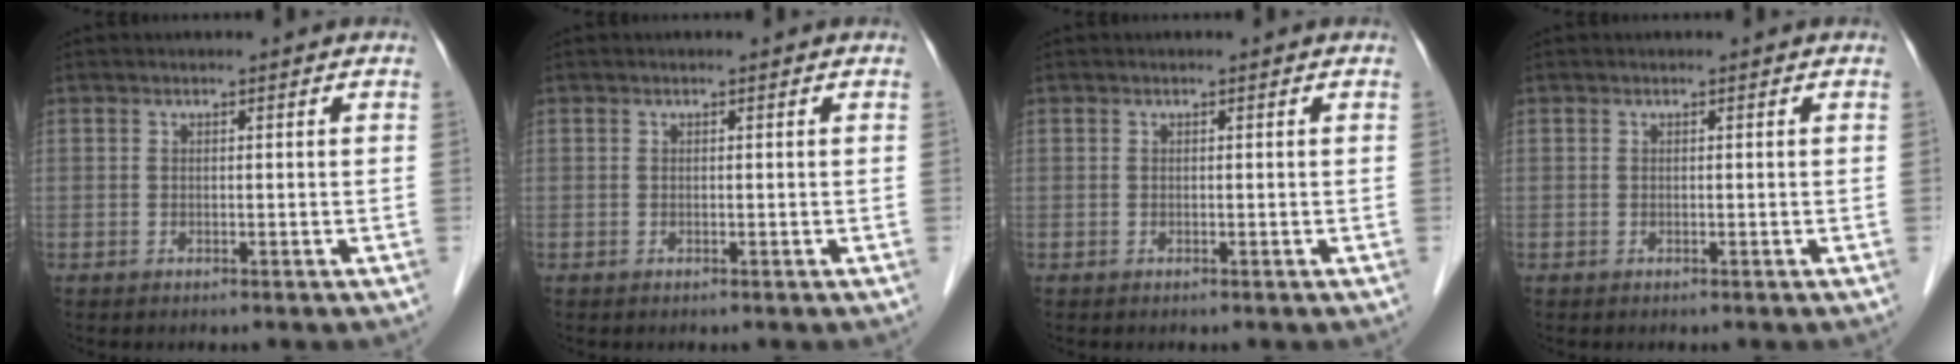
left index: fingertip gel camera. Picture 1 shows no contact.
{"total": 0.0}
{"total": 0.0}
{"total": 0.0}